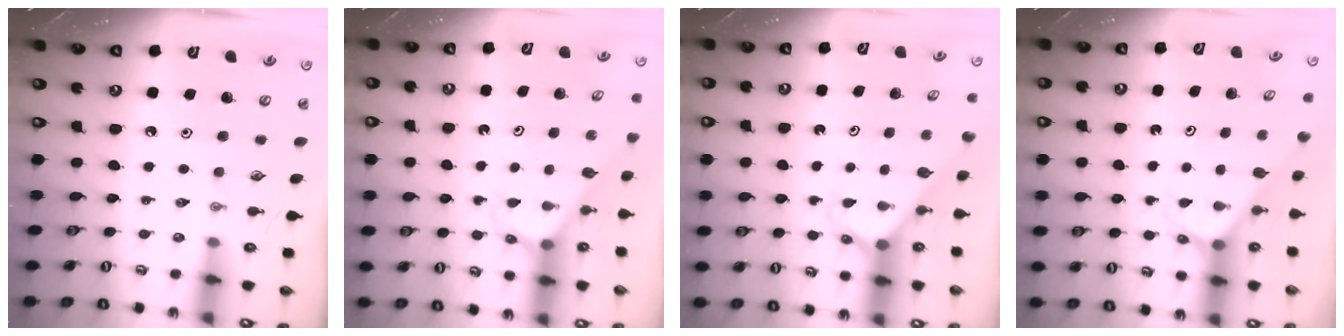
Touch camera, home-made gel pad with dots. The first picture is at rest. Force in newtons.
{"total": 3.2, "press": 3.2, "slide": 0.2}
{"total": 2.6, "press": 2.6, "slide": 0.2}
{"total": 2.4, "press": 2.4, "slide": 0.2}